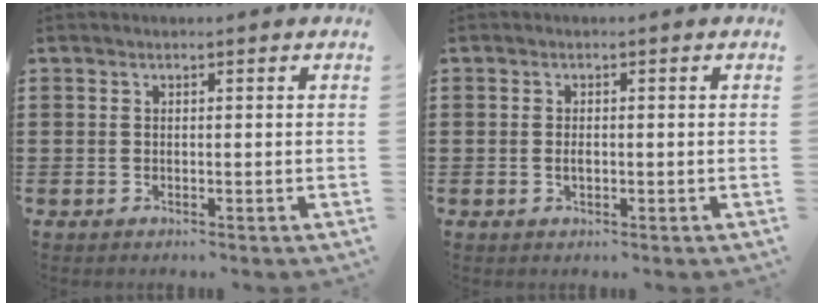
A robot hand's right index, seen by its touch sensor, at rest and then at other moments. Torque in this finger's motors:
{"motor_torque": [1.08, 1.06, 0.07, 0.03]}